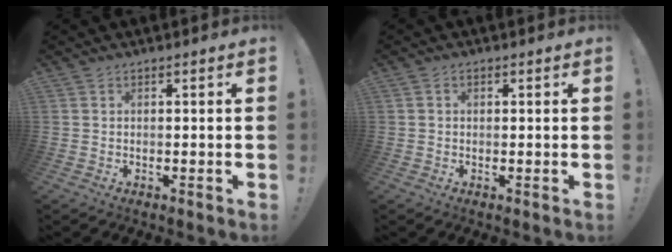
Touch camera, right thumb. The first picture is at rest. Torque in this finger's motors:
{"motor_torque": [-0.22, -0.31, -0.09, -0.03, 0.03]}